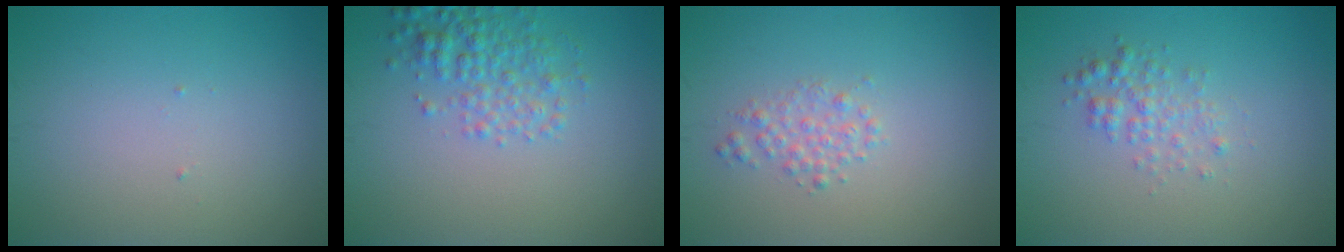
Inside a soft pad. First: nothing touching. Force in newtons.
{"total": 3.1, "press": 3.1, "slide": 0.1}
{"total": 1.6, "press": 1.6, "slide": 0.1}
{"total": 2.0, "press": 2.0, "slide": 0.1}